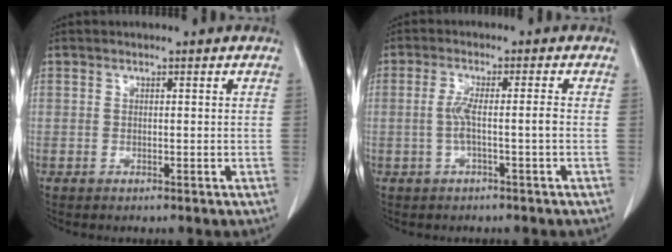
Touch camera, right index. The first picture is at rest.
{"total": 3.7, "force": [-0.8, -0.3, 3.6], "torque": [-0.072, 0.006, -0.013]}